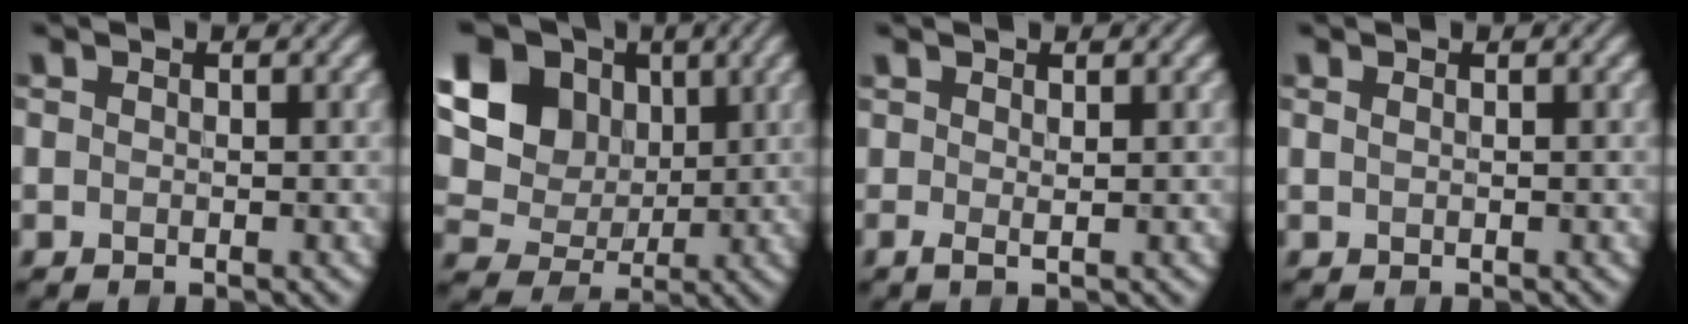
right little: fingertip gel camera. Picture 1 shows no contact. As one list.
[{"total": 13.0, "force": [4.5, 10.3, 6.6], "torque": [-0.152, 0.032, 0.084]}, {"total": 0.9, "force": [0.2, 0.1, 0.8], "torque": [-0.011, -0.002, 0.005]}, {"total": 0.9, "force": [0.4, 0.5, 0.6], "torque": [0.004, -0.004, -0.001]}]